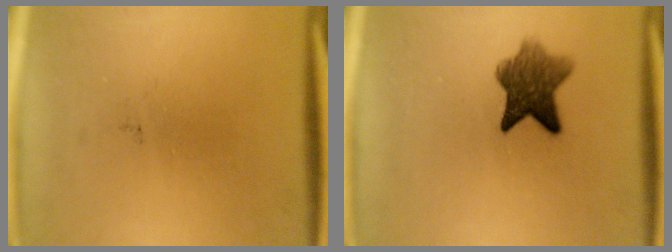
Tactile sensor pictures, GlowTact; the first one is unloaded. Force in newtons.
{"total": 7.2}